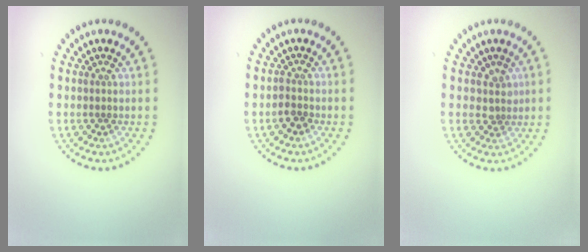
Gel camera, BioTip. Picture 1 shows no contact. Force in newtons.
{"total": 1.3, "press": 1.1, "slide": 0.7}
{"total": 1.5, "press": 1.1, "slide": 0.9}